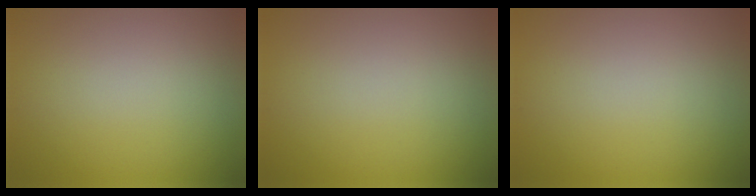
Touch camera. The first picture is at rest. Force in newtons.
{"total": 0.0}
{"total": 0.0}